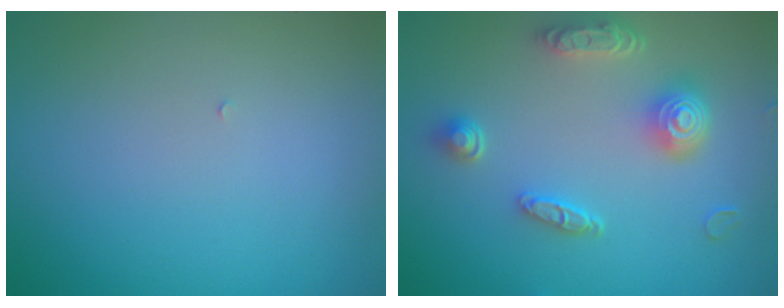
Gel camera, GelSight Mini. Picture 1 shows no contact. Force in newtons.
{"total": 4.8, "press": 4.0, "slide": 2.8}